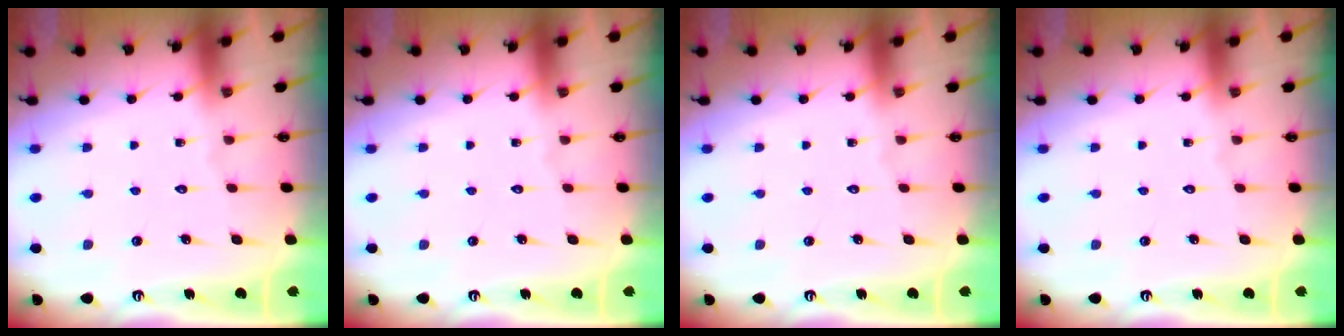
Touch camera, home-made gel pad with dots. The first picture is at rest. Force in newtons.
{"total": 0.0}
{"total": 0.0}
{"total": 0.0}